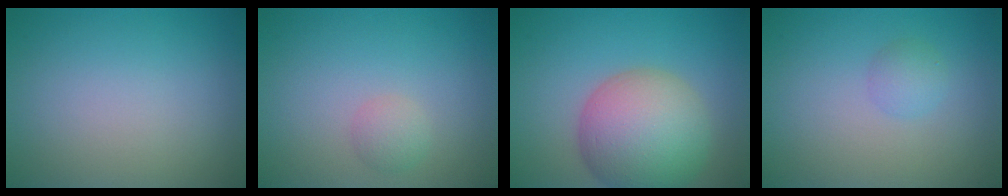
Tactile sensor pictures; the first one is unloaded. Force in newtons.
{"total": 1.4, "press": 1.4, "slide": 0.1}
{"total": 9.4, "press": 9.4, "slide": 0.7}
{"total": 1.4, "press": 1.4, "slide": 0.1}